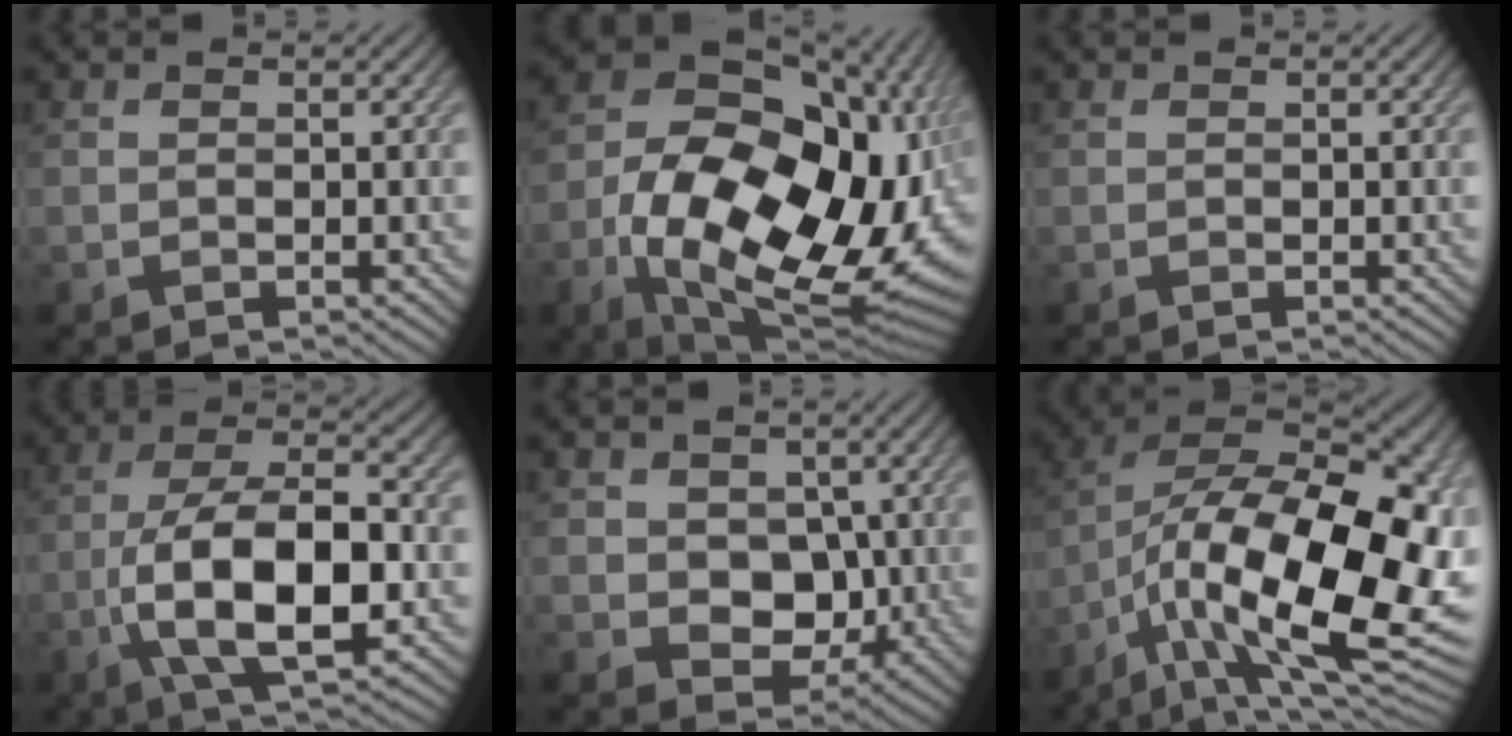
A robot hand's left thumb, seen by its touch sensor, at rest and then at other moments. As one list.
[{"total": 19.8, "force": [-2.9, 12.6, 14.9], "torque": [-0.284, -0.057, -0.015]}, {"total": 0.0}, {"total": 12.6, "force": [-3.2, 5.3, 11.0], "torque": [-0.210, 0.000, -0.066]}, {"total": 6.4, "force": [0.0, 5.1, 3.9], "torque": [-0.073, -0.010, -0.010]}, {"total": 19.7, "force": [-5.8, 9.2, 16.4], "torque": [-0.265, -0.014, -0.090]}]